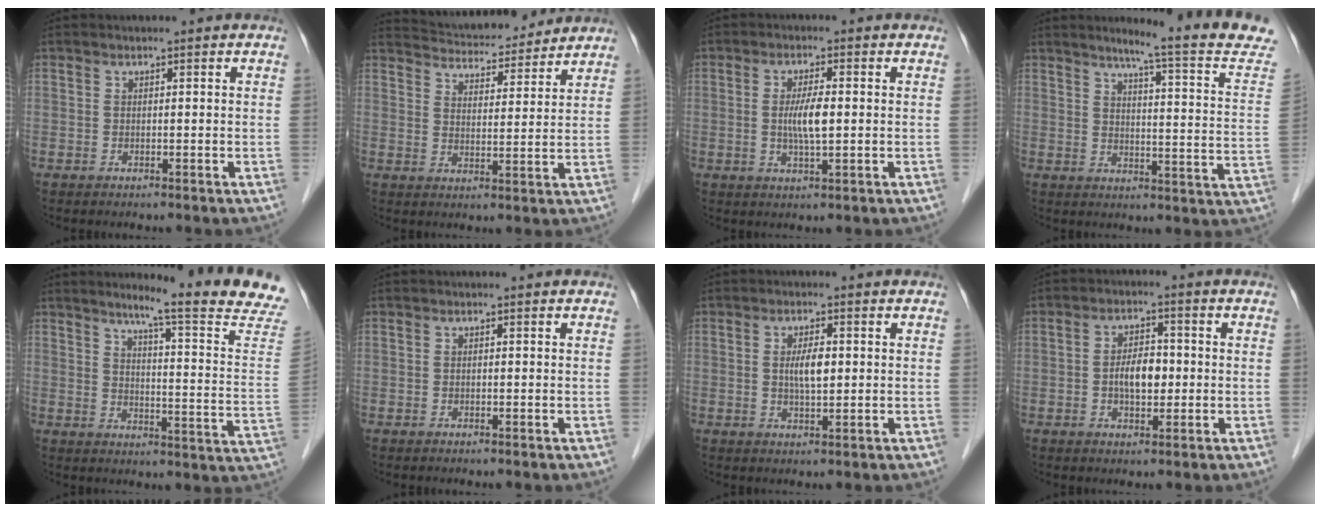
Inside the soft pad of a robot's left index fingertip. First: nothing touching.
{"total": 13.0, "force": [12.4, 2.2, 3.1], "torque": [-0.046, 0.017, 0.182]}
{"total": 4.5, "force": [-0.1, 0.7, 4.5], "torque": [-0.090, -0.003, -0.001]}
{"total": 16.8, "force": [14.5, -0.9, 8.3], "torque": [-0.103, -0.062, 0.162]}
{"total": 17.5, "force": [14.8, -1.2, 9.3], "torque": [-0.121, -0.065, 0.173]}
{"total": 0.0}
{"total": 3.7, "force": [0.3, 1.1, 3.5], "torque": [-0.065, 0.002, 0.006]}
{"total": 5.0, "force": [-0.6, 2.5, 4.3], "torque": [-0.082, 0.008, -0.010]}